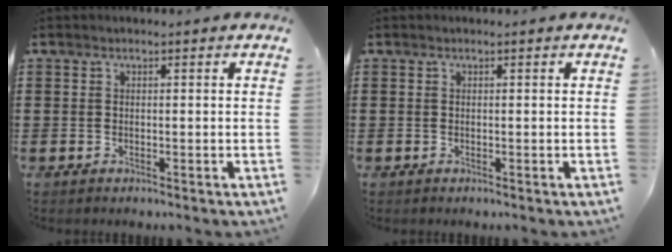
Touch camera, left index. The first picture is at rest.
{"total": 0.0}